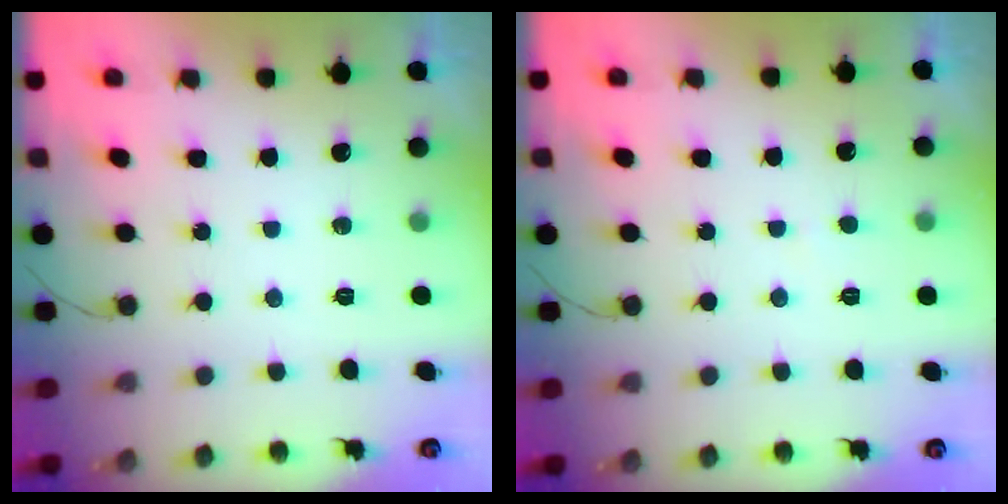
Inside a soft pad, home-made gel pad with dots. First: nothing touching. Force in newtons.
{"total": 1.3, "press": 1.3, "slide": 0.1}